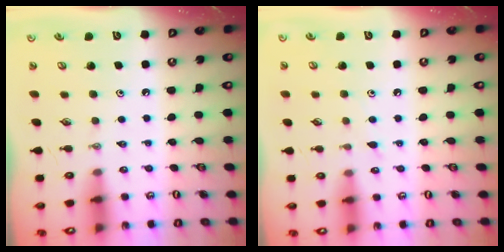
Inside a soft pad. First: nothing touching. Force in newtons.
{"total": 4.7, "press": 4.6, "slide": 0.6}